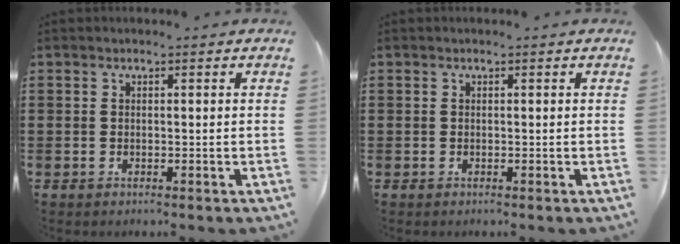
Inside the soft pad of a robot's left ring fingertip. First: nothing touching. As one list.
[{"total": 0.0}]